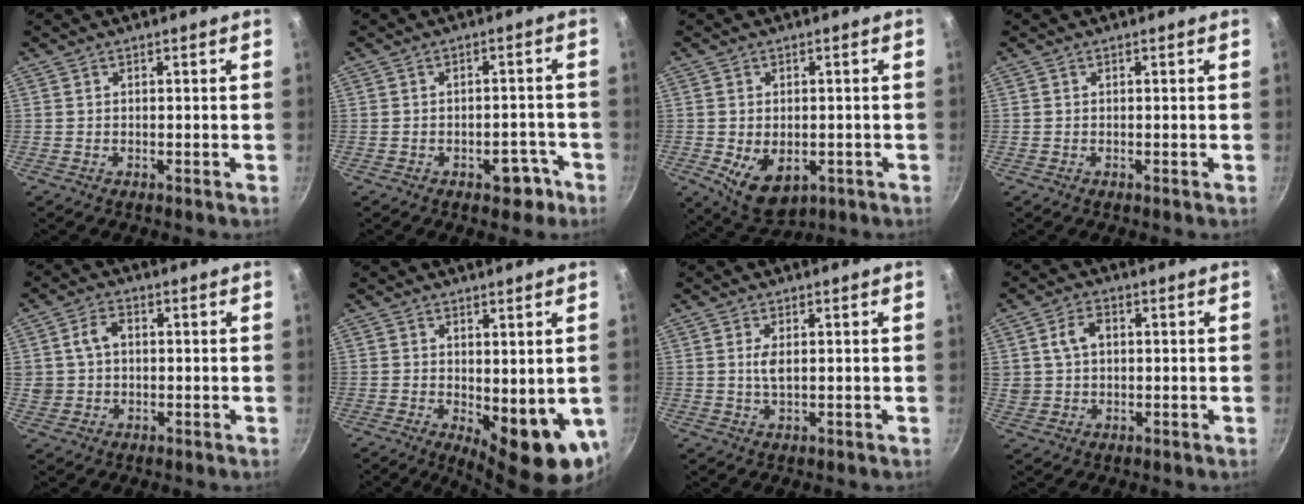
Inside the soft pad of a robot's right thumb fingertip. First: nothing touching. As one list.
[{"total": 4.8, "force": [-2.7, 2.9, 2.8], "torque": [-0.010, 0.030, -0.023]}, {"total": 8.2, "force": [-1.8, 5.4, 5.9], "torque": [-0.079, -0.011, -0.011]}, {"total": 0.0}, {"total": 5.3, "force": [0.6, 4.2, 3.3], "torque": [-0.042, 0.011, 0.012]}, {"total": 10.6, "force": [-0.3, 4.5, 9.7], "torque": [-0.104, -0.015, 0.008]}, {"total": 2.3, "force": [0.4, 0.9, 2.1], "torque": [-0.043, -0.003, 0.010]}, {"total": 5.7, "force": [1.2, 4.2, 3.6], "torque": [-0.050, 0.006, 0.022]}]